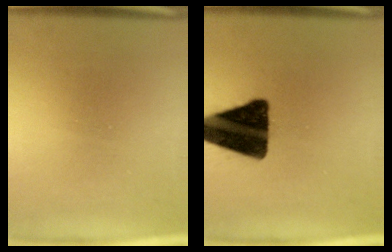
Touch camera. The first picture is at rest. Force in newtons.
{"total": 17.1}